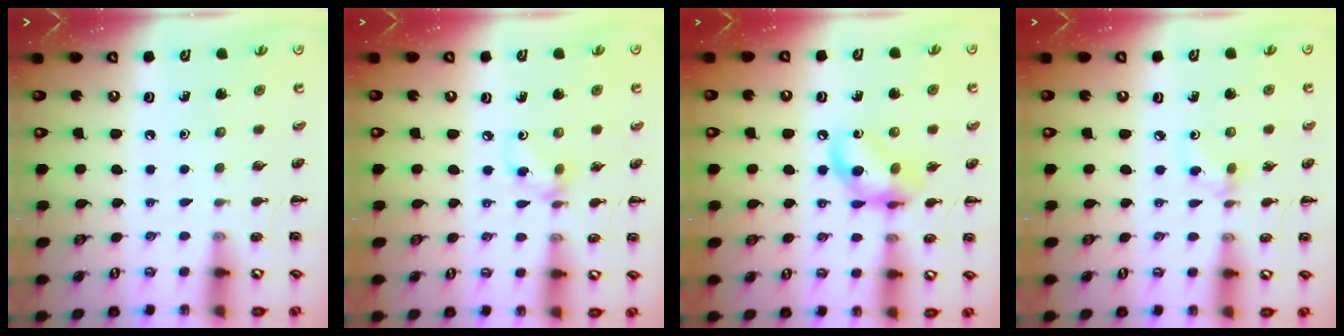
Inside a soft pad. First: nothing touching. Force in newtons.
{"total": 5.7, "press": 5.7, "slide": 0.5}
{"total": 11.8, "press": 11.6, "slide": 2.0}
{"total": 3.8, "press": 3.5, "slide": 1.4}